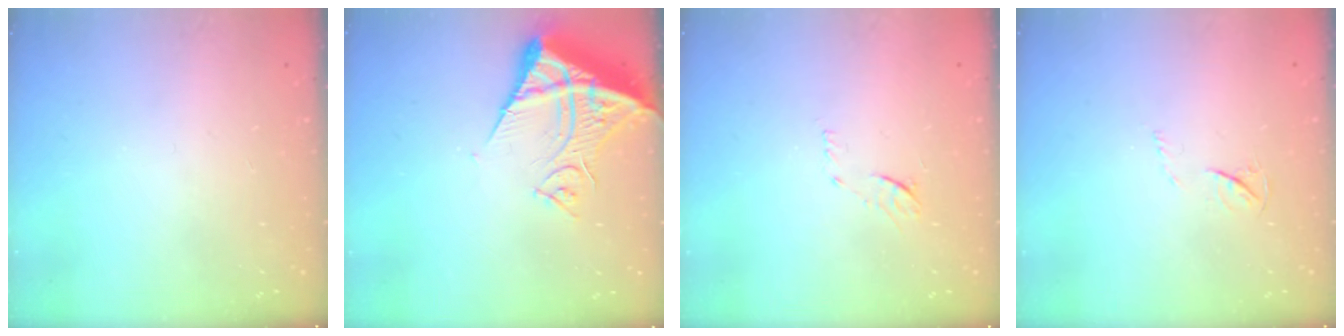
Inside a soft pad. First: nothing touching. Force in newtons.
{"total": 13.5, "press": 13.3, "slide": 1.8}
{"total": 6.2, "press": 6.1, "slide": 0.7}
{"total": 3.3, "press": 3.2, "slide": 0.5}